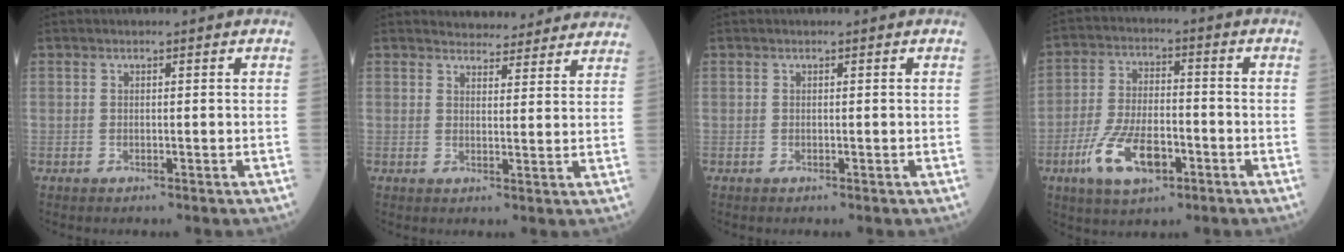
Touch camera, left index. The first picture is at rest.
{"total": 9.6, "force": [9.3, 2.2, 1.5], "torque": [-0.003, 0.005, 0.097]}
{"total": 0.0}
{"total": 10.1, "force": [-4.7, 4.3, 7.9], "torque": [-0.166, -0.001, -0.083]}